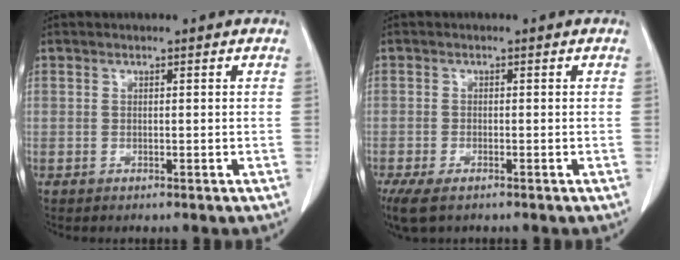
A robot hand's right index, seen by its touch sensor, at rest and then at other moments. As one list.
[{"total": 4.9, "force": [-3.4, 1.6, 3.1], "torque": [-0.061, -0.013, -0.056]}]